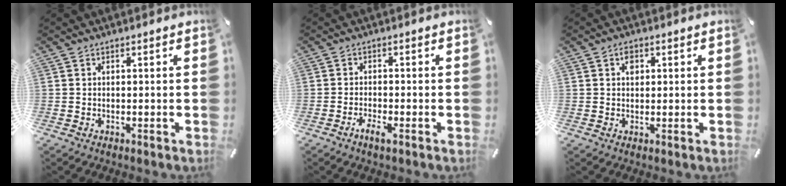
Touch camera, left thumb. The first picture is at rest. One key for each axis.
{"total": 2.9, "fx": -1.7, "fy": 0.8, "fz": 2.1, "tx": -0.041, "ty": 0.003, "tz": -0.033}
{"total": 2.3, "fx": 0.7, "fy": 1.7, "fz": 1.3, "tx": -0.013, "ty": -0.001, "tz": 0.009}